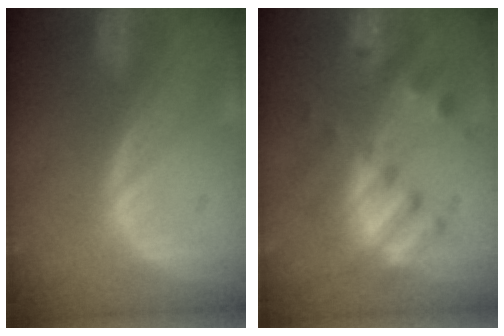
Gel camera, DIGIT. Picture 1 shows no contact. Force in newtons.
{"total": 7.2, "press": 6.8, "slide": 2.3}